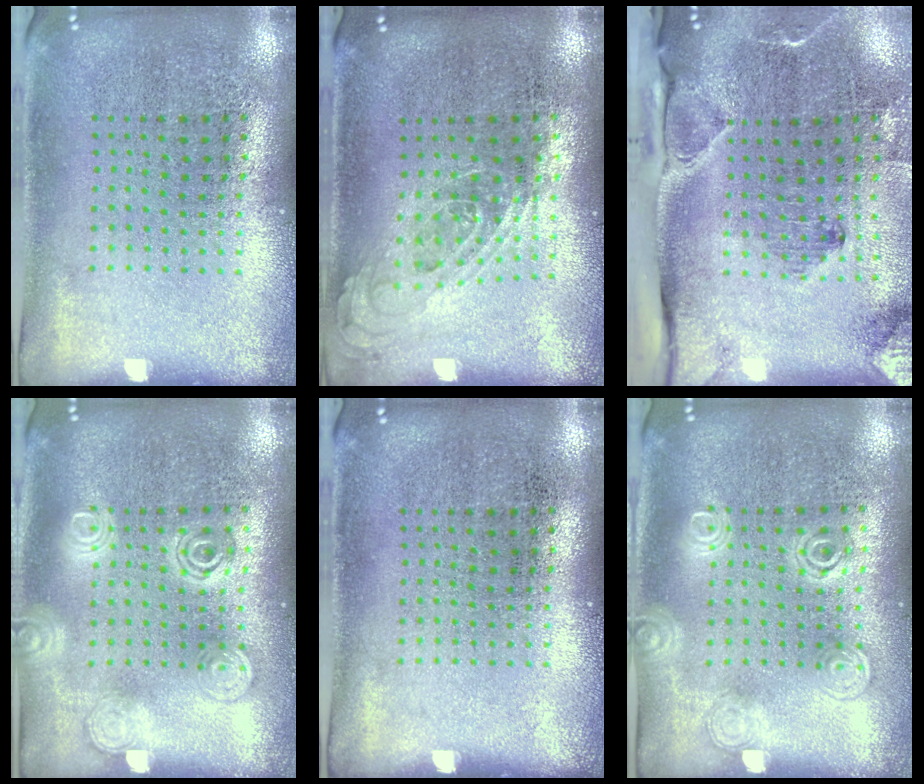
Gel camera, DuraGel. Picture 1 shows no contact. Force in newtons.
{"total": 0.8, "press": 0.8, "slide": 0.3}
{"total": 3.2, "press": 2.4, "slide": 2.1}
{"total": 1.3, "press": 1.3, "slide": 0.1}
{"total": 0.0}
{"total": 1.2, "press": 1.2, "slide": 0.3}